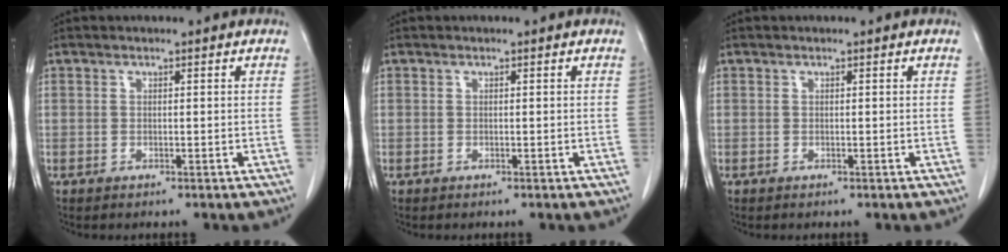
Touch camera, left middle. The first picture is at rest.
{"total": 0.0}
{"total": 0.0}